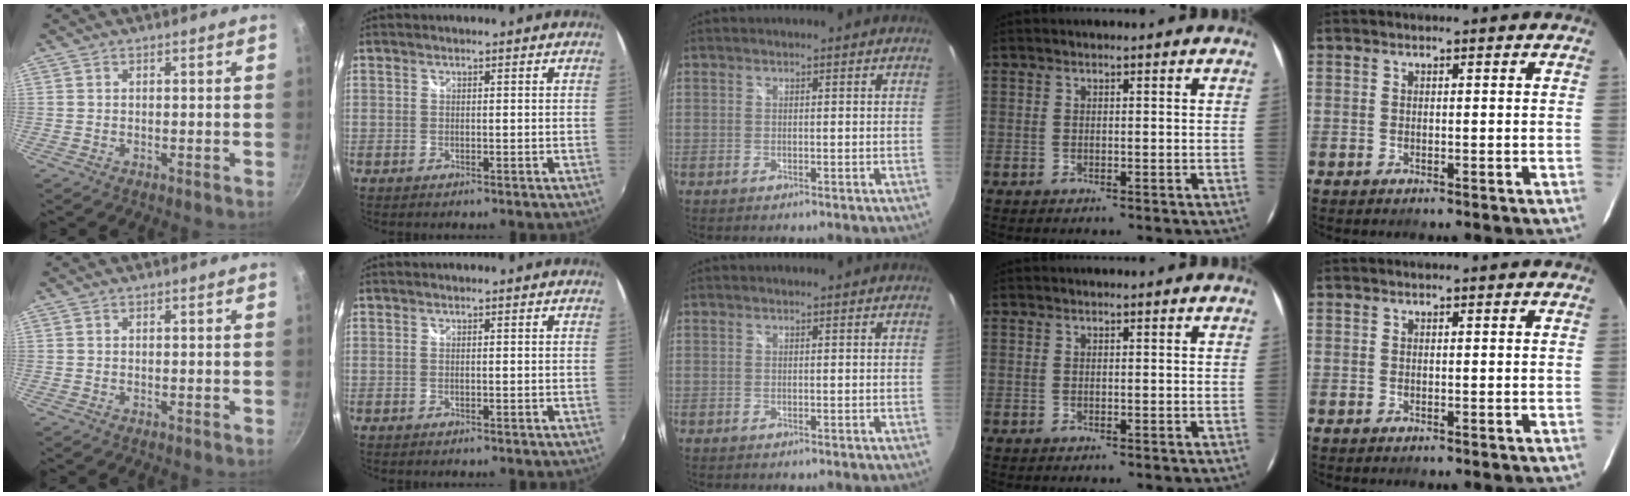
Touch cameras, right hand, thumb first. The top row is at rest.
{}